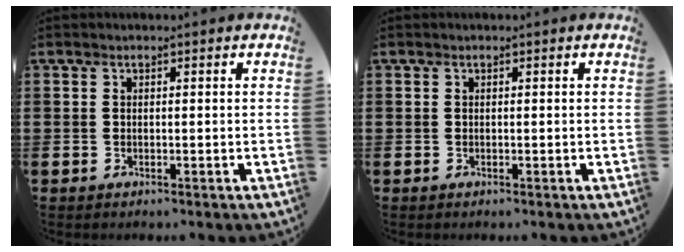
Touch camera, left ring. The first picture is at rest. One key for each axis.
{"total": 0.0}